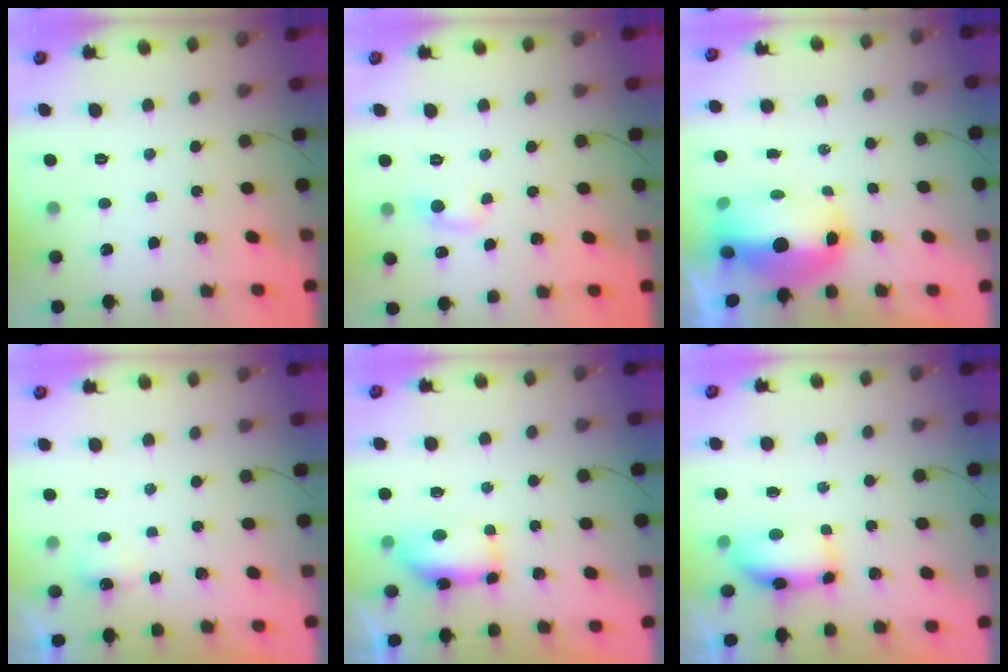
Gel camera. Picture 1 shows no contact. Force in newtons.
{"total": 4.8, "press": 4.5, "slide": 1.5}
{"total": 12.5, "press": 12.3, "slide": 2.4}
{"total": 2.4, "press": 2.3, "slide": 0.6}
{"total": 7.0, "press": 7.0, "slide": 0.5}
{"total": 6.7, "press": 6.7, "slide": 0.5}